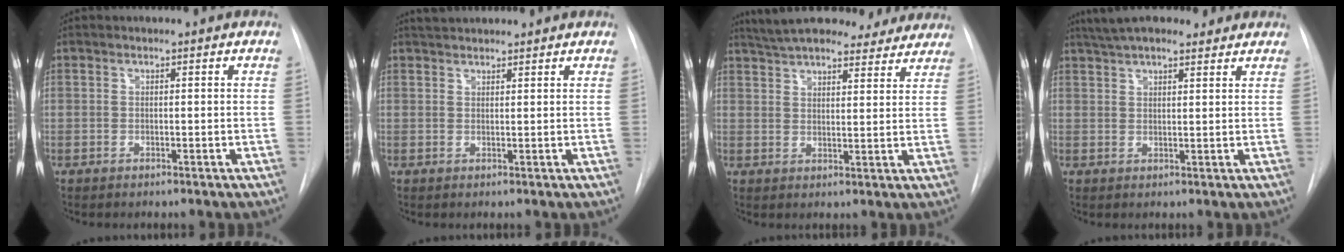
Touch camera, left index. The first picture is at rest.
{"total": 5.0, "force": [4.6, 1.1, 1.6], "torque": [-0.024, 0.037, 0.070]}
{"total": 22.9, "force": [20.2, 5.9, 8.9], "torque": [-0.152, 0.018, 0.262]}
{"total": 12.4, "force": [10.3, 3.4, 6.0], "torque": [-0.098, 0.044, 0.150]}